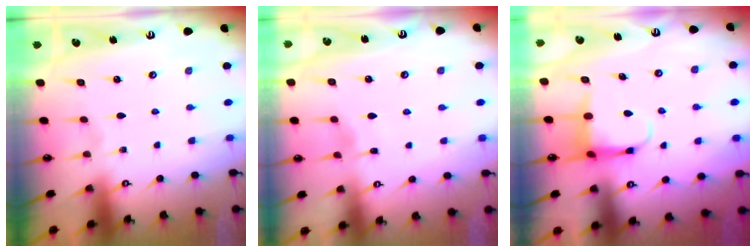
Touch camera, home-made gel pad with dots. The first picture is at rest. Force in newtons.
{"total": 2.6, "press": 2.5, "slide": 0.4}
{"total": 5.3, "press": 5.3, "slide": 0.4}